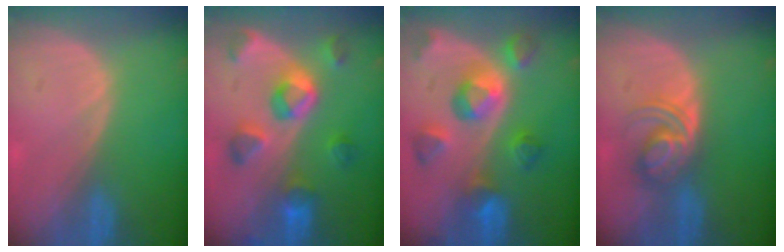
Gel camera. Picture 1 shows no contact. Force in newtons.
{"total": 8.4, "press": 8.1, "slide": 2.3}
{"total": 9.7, "press": 8.8, "slide": 4.1}
{"total": 5.7, "press": 5.4, "slide": 1.9}